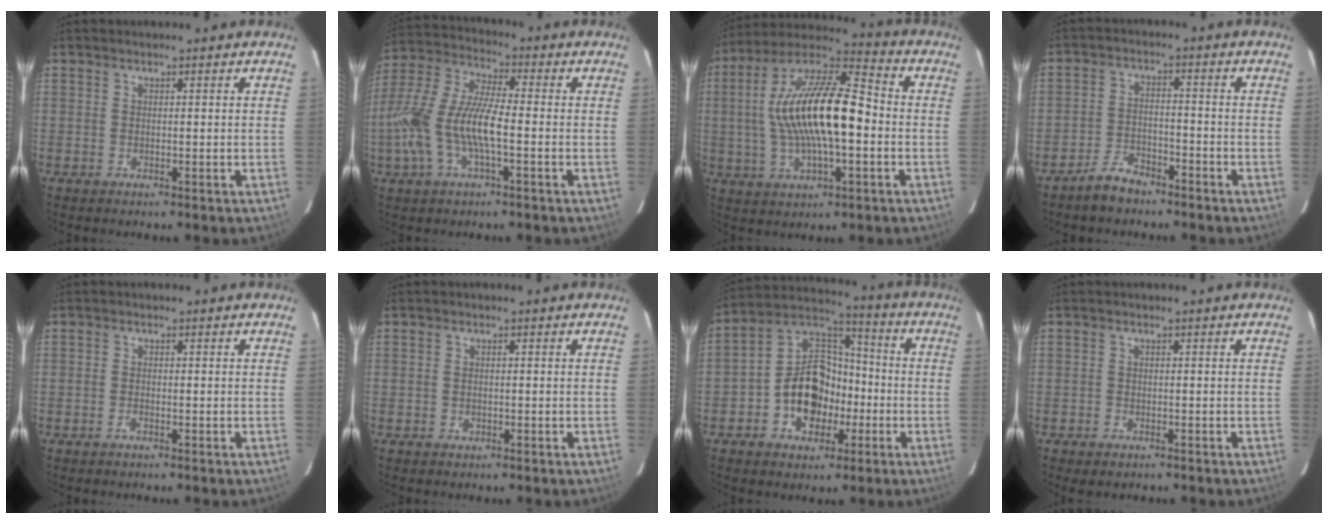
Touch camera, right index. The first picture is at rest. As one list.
[{"total": 14.6, "force": [-3.5, 4.2, 13.5], "torque": [-0.284, -0.002, -0.068]}, {"total": 19.2, "force": [-0.7, 6.5, 18.1], "torque": [-0.339, 0.014, -0.021]}, {"total": 5.7, "force": [-4.6, 2.4, 2.2], "torque": [-0.064, 0.010, -0.079]}, {"total": 1.2, "force": [-0.7, 0.5, 0.8], "torque": [-0.019, 0.000, -0.012]}, {"total": 1.1, "force": [-0.3, 0.9, 0.6], "torque": [-0.010, 0.001, -0.005]}, {"total": 13.5, "force": [-4.3, 9.8, 8.1], "torque": [-0.170, 0.033, -0.069]}, {"total": 2.1, "force": [-1.4, 1.1, 1.0], "torque": [-0.023, -0.006, -0.024]}]